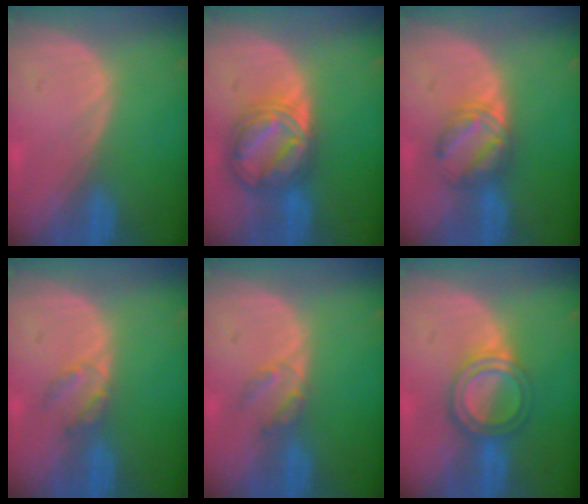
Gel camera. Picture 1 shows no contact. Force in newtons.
{"total": 8.2, "press": 8.2, "slide": 0.6}
{"total": 5.8, "press": 5.5, "slide": 1.8}
{"total": 2.5, "press": 2.5, "slide": 0.3}
{"total": 2.5, "press": 2.5, "slide": 0.3}
{"total": 6.0, "press": 5.5, "slide": 2.4}